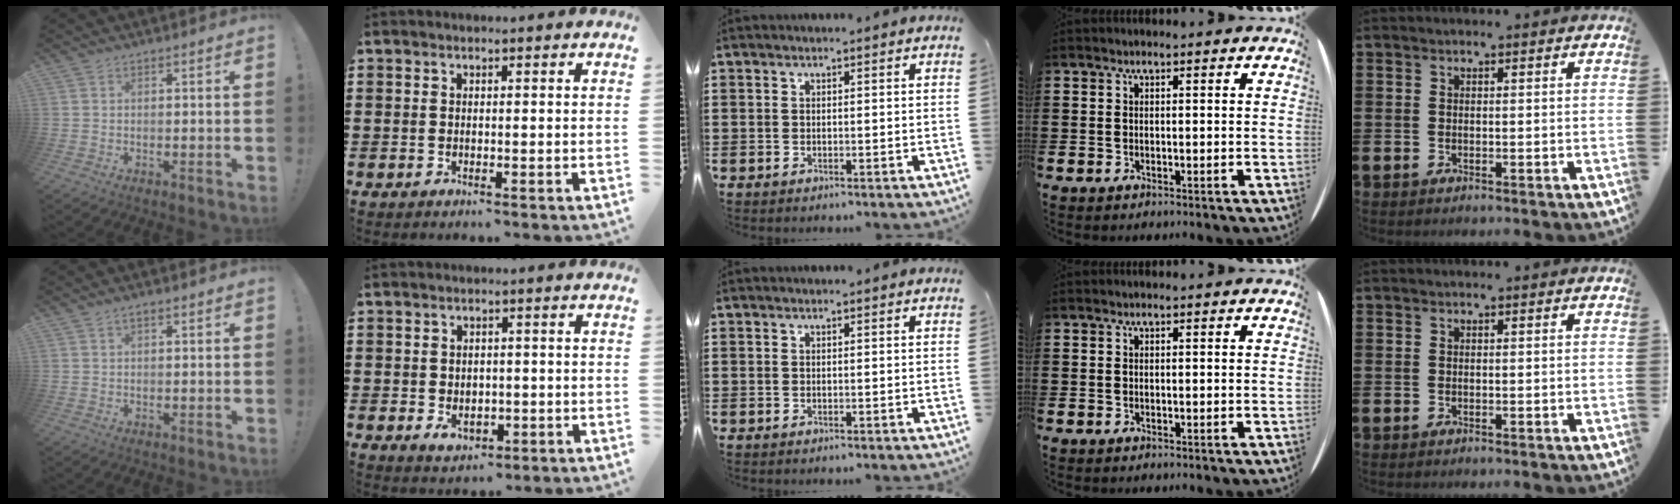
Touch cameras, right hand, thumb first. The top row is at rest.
{"thumb": {"total": 1.4, "force": [0.7, 0.4, 1.1], "torque": [-0.015, -0.002, 0.011]}, "index": {"total": 2.8, "force": [-0.6, 2.3, 1.5], "torque": [-0.026, 0.001, -0.014]}}